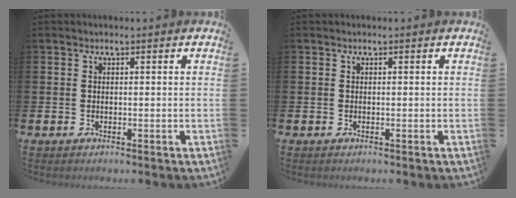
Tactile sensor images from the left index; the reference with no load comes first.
{"total": 0.0}